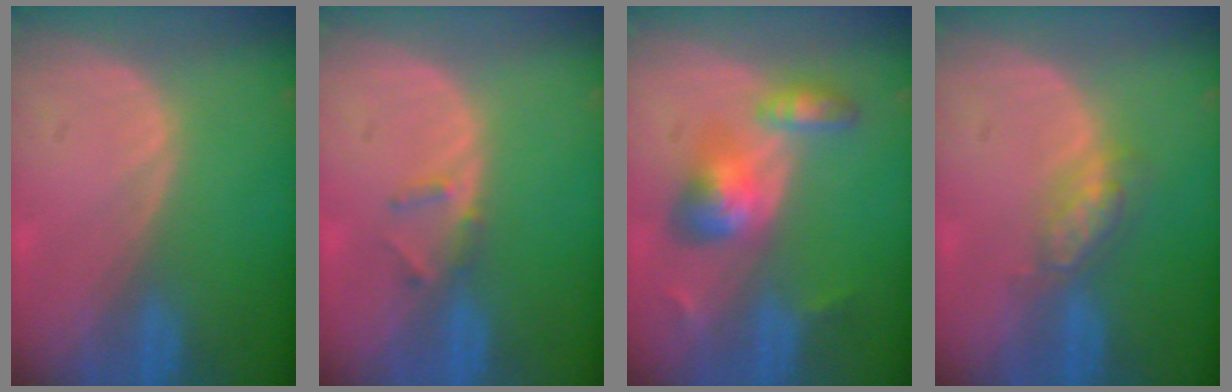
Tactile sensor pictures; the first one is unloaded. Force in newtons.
{"total": 1.9, "press": 1.7, "slide": 0.9}
{"total": 6.2, "press": 6.0, "slide": 1.5}
{"total": 4.7, "press": 4.1, "slide": 2.2}